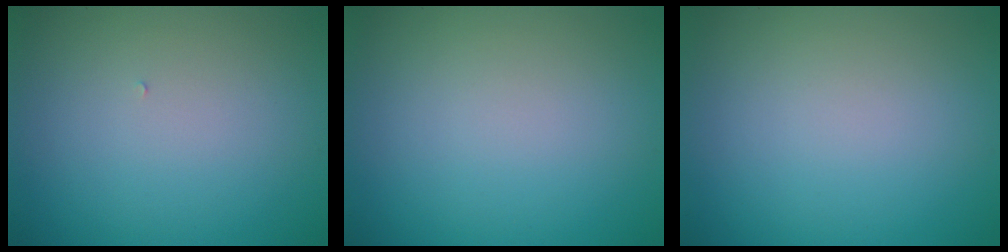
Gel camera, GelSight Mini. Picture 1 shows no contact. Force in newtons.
{"total": 0.0}
{"total": 0.0}